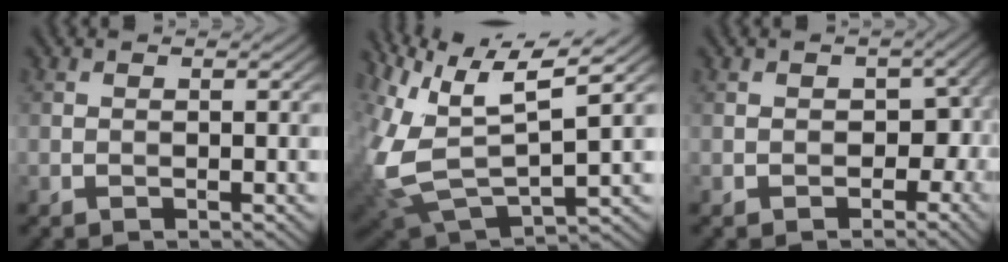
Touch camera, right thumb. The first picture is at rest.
{"total": 11.7, "force": [5.1, 4.8, 9.4], "torque": [-0.233, -0.007, 0.106]}
{"total": 4.4, "force": [-0.6, 3.5, 2.6], "torque": [-0.037, -0.012, -0.009]}